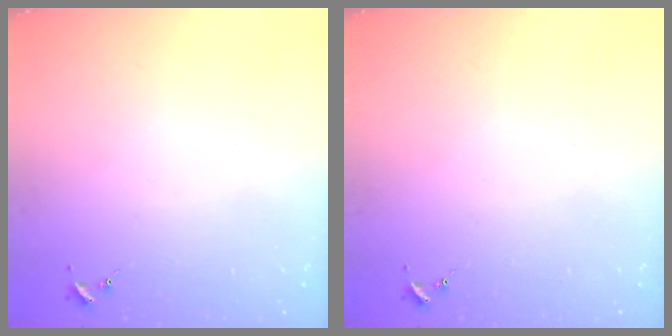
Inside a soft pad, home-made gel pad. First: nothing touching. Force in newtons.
{"total": 0.0}